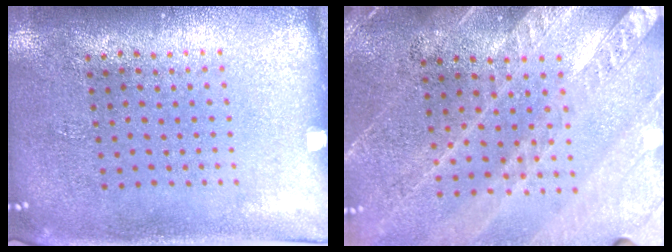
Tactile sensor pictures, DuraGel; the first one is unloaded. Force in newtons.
{"total": 2.9, "press": 2.6, "slide": 1.4}